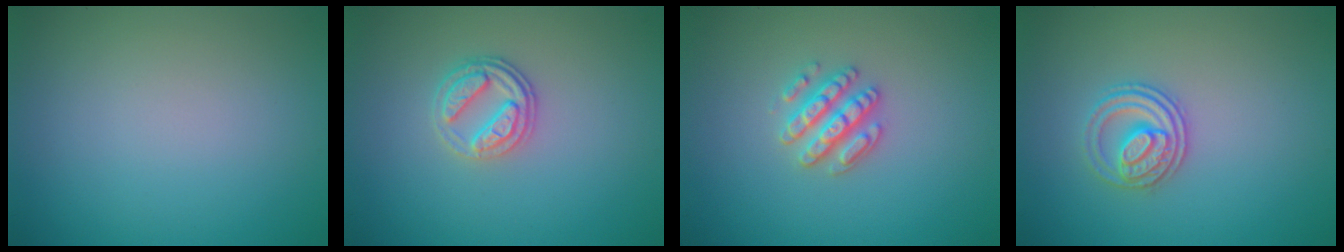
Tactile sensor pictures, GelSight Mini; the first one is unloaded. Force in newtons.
{"total": 2.7, "press": 2.4, "slide": 1.1}
{"total": 2.8, "press": 2.7, "slide": 0.8}
{"total": 2.8, "press": 2.6, "slide": 1.1}